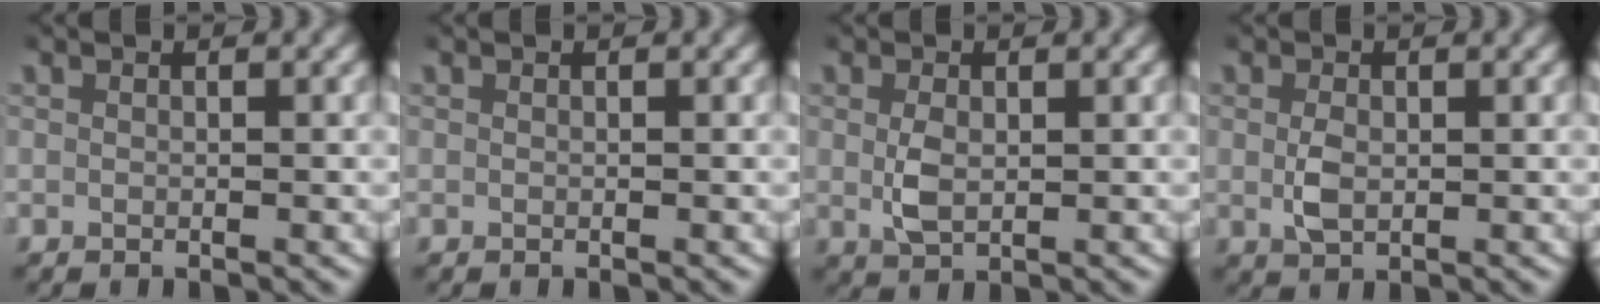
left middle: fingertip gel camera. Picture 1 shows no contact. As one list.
[{"total": 0.0}, {"total": 2.4, "force": [0.1, 1.4, 1.9], "torque": [-0.047, -0.009, 0.010]}, {"total": 2.1, "force": [0.0, 1.2, 1.7], "torque": [-0.042, -0.008, 0.007]}]